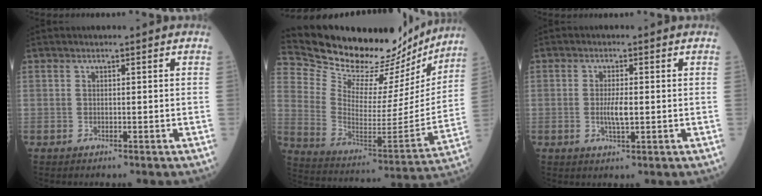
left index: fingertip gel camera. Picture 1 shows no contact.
{"total": 25.0, "force": [23.1, 6.6, 6.9], "torque": [-0.124, -0.045, 0.338]}
{"total": 3.1, "force": [-0.2, 0.5, 3.0], "torque": [-0.063, -0.005, -0.002]}